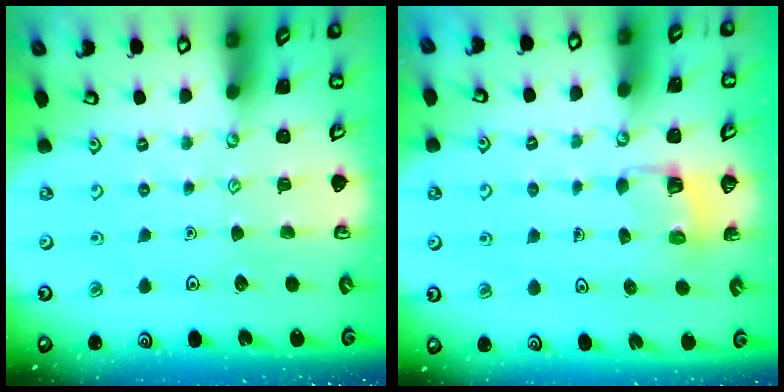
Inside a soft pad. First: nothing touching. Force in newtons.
{"total": 2.9, "press": 2.9, "slide": 0.2}